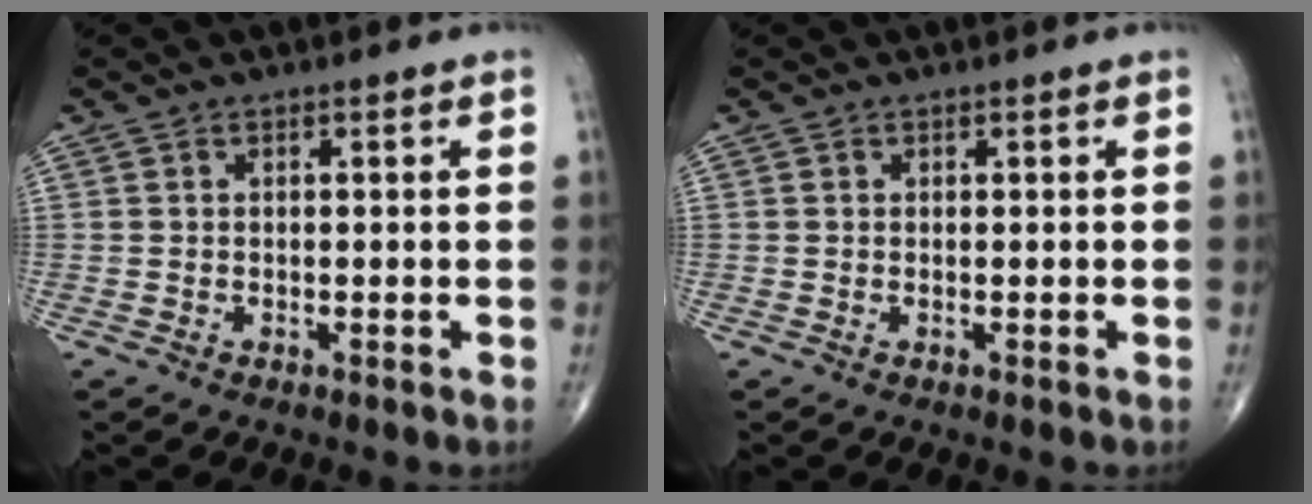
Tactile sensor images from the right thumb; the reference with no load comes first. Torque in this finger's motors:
{"motor_torque": [1.44, 1.40, -0.06, -0.11, 0.00]}